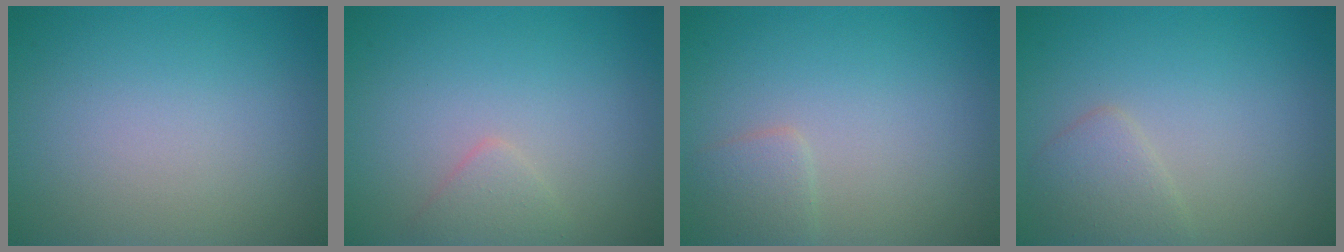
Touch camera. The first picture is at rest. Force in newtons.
{"total": 1.3, "press": 1.3, "slide": 0.0}
{"total": 1.4, "press": 1.4, "slide": 0.0}
{"total": 2.0, "press": 2.0, "slide": 0.0}